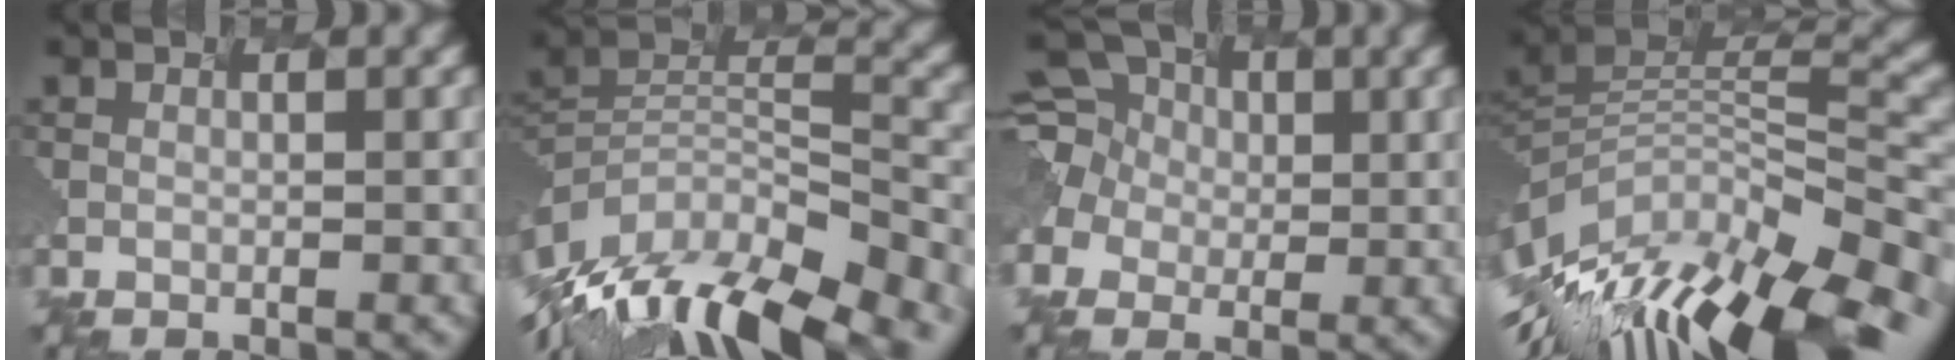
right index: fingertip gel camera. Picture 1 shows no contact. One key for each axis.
{"total": 12.9, "fx": -10.2, "fy": 4.4, "fz": 6.6, "tx": -0.194, "ty": 0.005, "tz": -0.155}
{"total": 6.2, "fx": -0.4, "fy": 5.8, "fz": 2.2, "tx": -0.102, "ty": 0.018, "tz": -0.031}
{"total": 12.7, "fx": -8.3, "fy": 4.5, "fz": 8.4, "tx": -0.195, "ty": 0.002, "tz": -0.115}